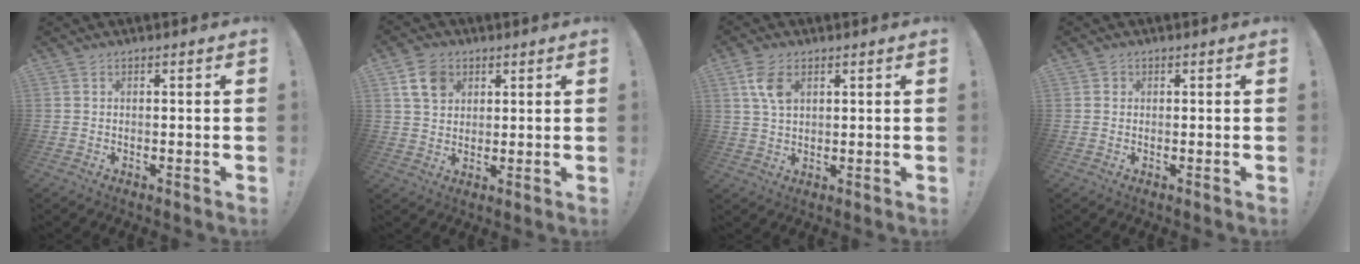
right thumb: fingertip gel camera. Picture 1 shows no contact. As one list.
[{"total": 8.2, "force": [3.8, 6.1, 4.0], "torque": [-0.061, -0.004, 0.075]}, {"total": 7.2, "force": [2.9, 4.2, 5.0], "torque": [-0.092, -0.006, 0.055]}, {"total": 1.1, "force": [0.3, 1.0, 0.2], "torque": [0.003, 0.000, 0.003]}]